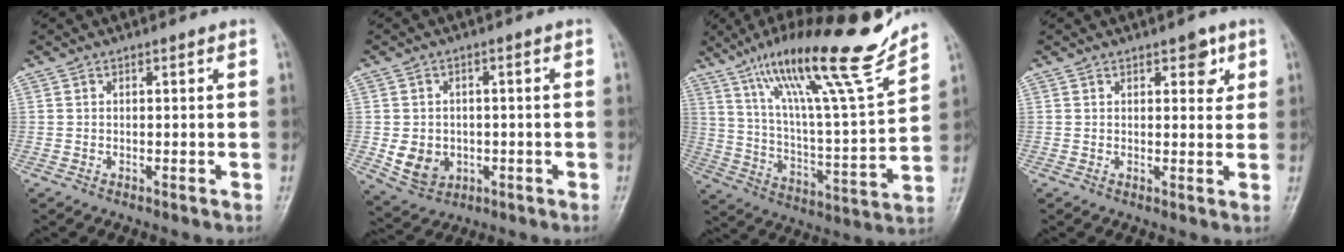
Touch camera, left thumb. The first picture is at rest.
{"total": 7.0, "force": [-1.3, 6.0, 3.5], "torque": [-0.043, 0.005, -0.006]}
{"total": 23.2, "force": [16.5, 2.5, 16.1], "torque": [-0.242, -0.065, 0.279]}
{"total": 3.9, "force": [2.0, 2.0, 2.6], "torque": [-0.011, -0.006, 0.021]}